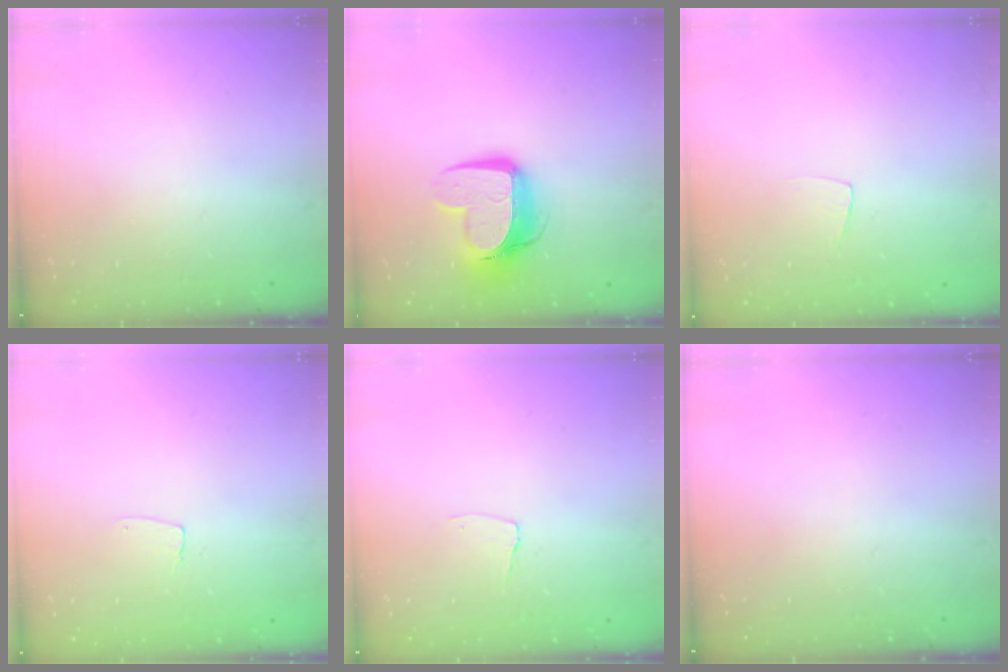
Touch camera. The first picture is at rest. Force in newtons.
{"total": 13.9, "press": 13.8, "slide": 1.4}
{"total": 3.5, "press": 3.5, "slide": 0.2}
{"total": 3.5, "press": 3.5, "slide": 0.2}
{"total": 2.9, "press": 2.9, "slide": 0.3}
{"total": 0.0}